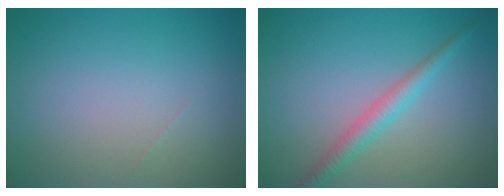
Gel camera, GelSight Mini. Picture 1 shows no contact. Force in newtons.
{"total": 2.5, "press": 2.5, "slide": 0.1}